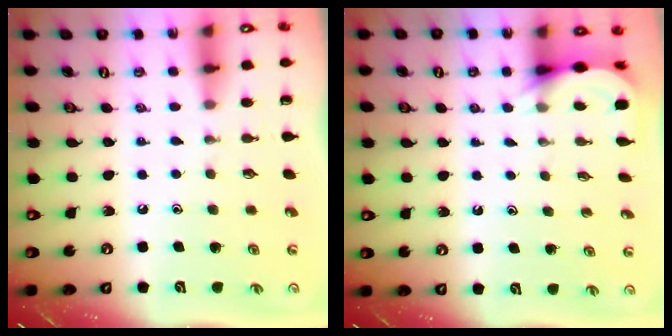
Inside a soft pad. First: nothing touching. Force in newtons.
{"total": 4.0, "press": 3.9, "slide": 0.6}